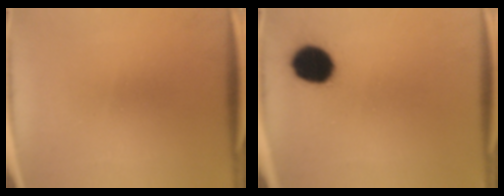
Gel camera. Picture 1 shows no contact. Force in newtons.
{"total": 11.1}